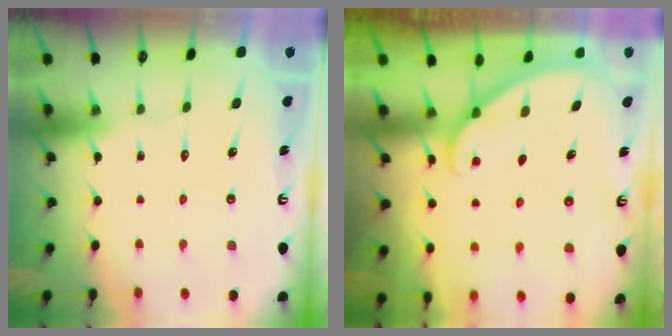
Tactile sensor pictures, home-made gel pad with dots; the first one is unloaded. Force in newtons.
{"total": 2.1, "press": 2.1, "slide": 0.2}